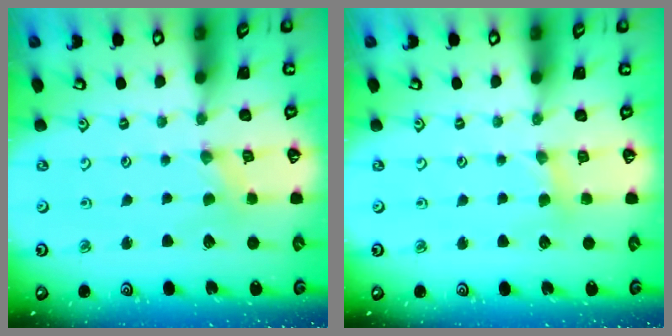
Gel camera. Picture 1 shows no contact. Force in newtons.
{"total": 3.4, "press": 3.4, "slide": 0.5}